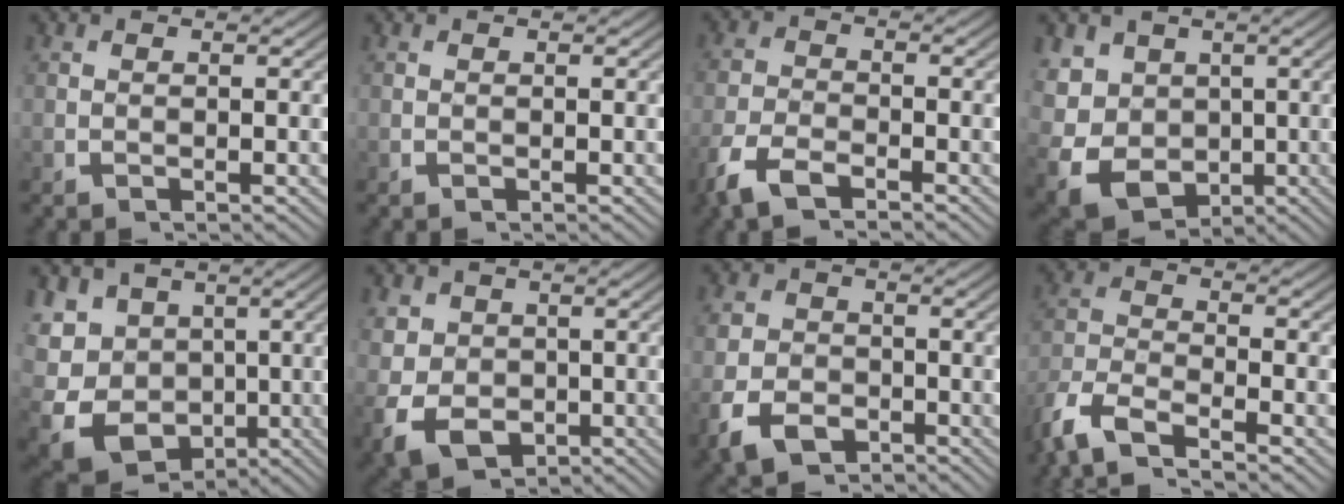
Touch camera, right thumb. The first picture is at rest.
{"total": 0.0}
{"total": 3.5, "force": [-2.5, 1.6, 1.8], "torque": [-0.044, -0.009, -0.048]}
{"total": 11.4, "force": [-2.0, 9.4, 6.2], "torque": [-0.171, -0.078, 0.005]}
{"total": 14.0, "force": [-2.5, 11.7, 7.3], "torque": [-0.196, -0.074, -0.014]}
{"total": 7.3, "force": [-1.7, 5.6, 4.3], "torque": [-0.097, -0.048, -0.002]}
{"total": 4.6, "force": [-2.3, 3.3, 2.2], "torque": [-0.045, -0.020, -0.035]}
{"total": 8.6, "force": [-6.0, 4.7, 4.1], "torque": [-0.095, -0.026, -0.097]}